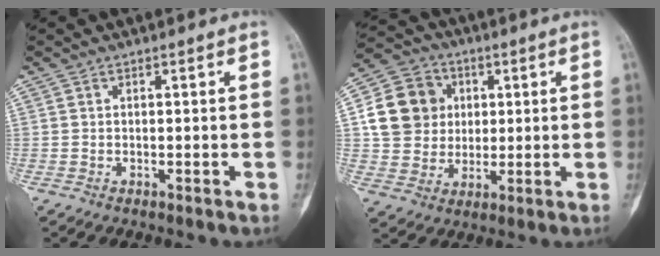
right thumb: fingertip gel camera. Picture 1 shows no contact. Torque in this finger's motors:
{"motor_torque": [1.27, 1.24, 0.37, -0.33, 0.05]}